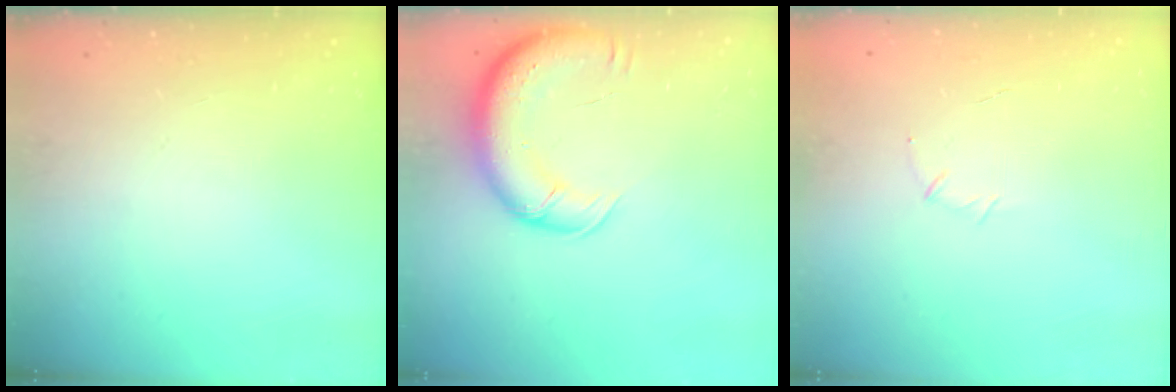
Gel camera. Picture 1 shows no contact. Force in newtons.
{"total": 13.2, "press": 12.8, "slide": 3.3}
{"total": 4.1, "press": 4.0, "slide": 1.0}